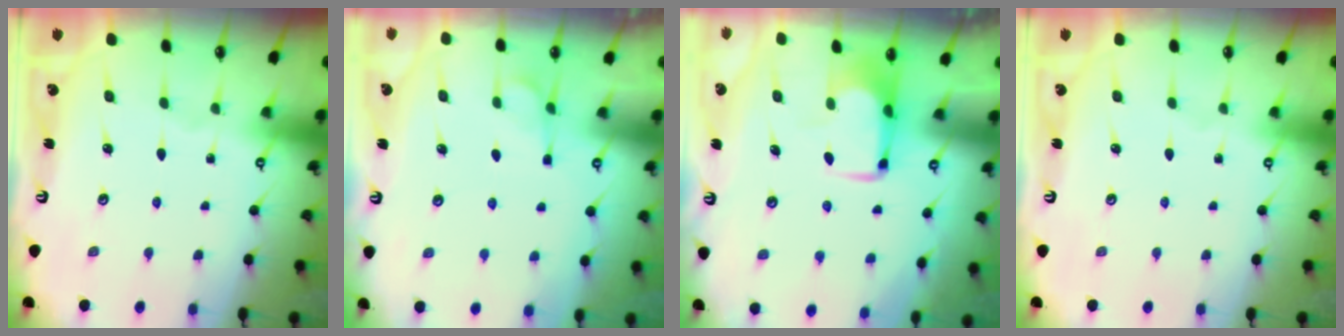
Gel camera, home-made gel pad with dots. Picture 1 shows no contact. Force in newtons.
{"total": 1.1, "press": 0.1, "slide": 1.1}
{"total": 2.0, "press": 2.0, "slide": 0.4}
{"total": 0.0}